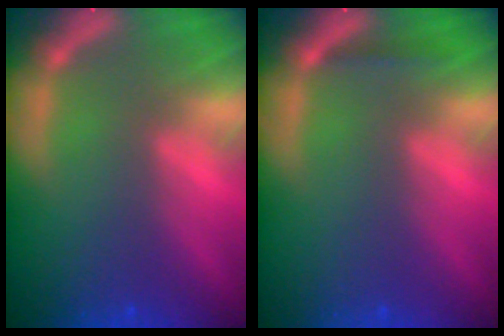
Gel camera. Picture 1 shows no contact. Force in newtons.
{"total": 0.9}